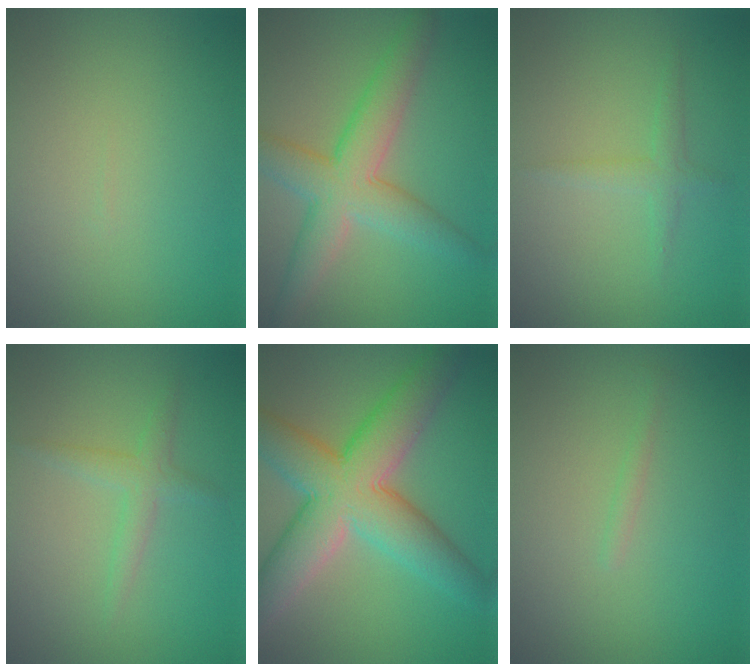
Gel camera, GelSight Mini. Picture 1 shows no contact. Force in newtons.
{"total": 6.0, "press": 6.0, "slide": 0.1}
{"total": 1.4, "press": 1.4, "slide": 0.0}
{"total": 1.8, "press": 1.8, "slide": 0.1}
{"total": 10.1, "press": 10.1, "slide": 0.5}
{"total": 0.6, "press": 0.6, "slide": 0.0}